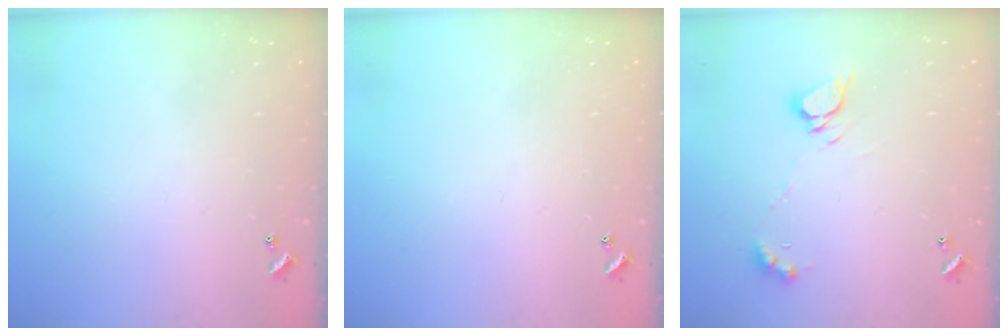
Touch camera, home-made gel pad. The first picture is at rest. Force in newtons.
{"total": 0.0}
{"total": 6.1, "press": 6.1, "slide": 0.7}